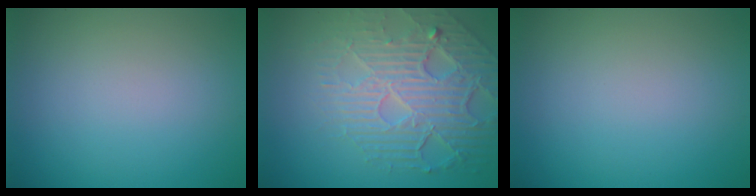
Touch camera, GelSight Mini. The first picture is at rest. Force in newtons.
{"total": 7.1, "press": 5.1, "slide": 4.9}
{"total": 0.0}